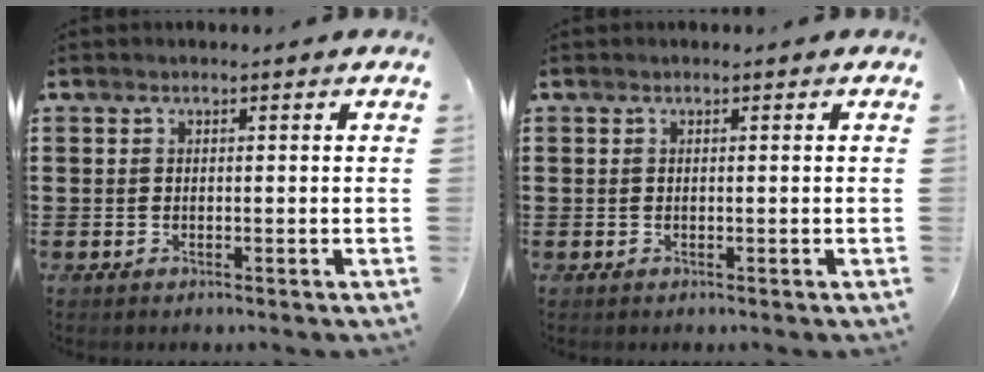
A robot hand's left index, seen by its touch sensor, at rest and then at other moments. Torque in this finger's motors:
{"motor_torque": [0.00, 0.00, 0.00, -0.01]}